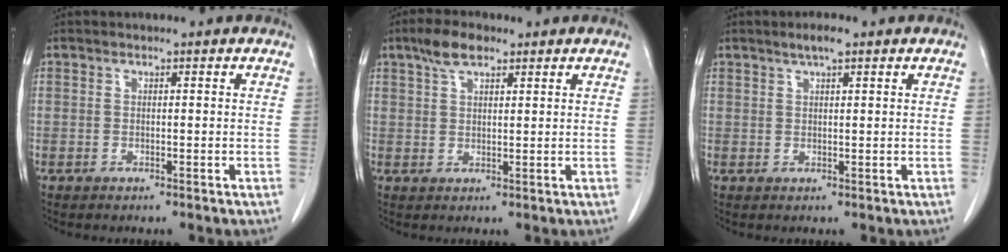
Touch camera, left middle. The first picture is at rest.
{"total": 5.5, "force": [3.7, 2.1, 3.5], "torque": [-0.073, 0.012, 0.069]}
{"total": 2.3, "force": [1.6, 0.3, 1.7], "torque": [-0.036, 0.005, 0.027]}